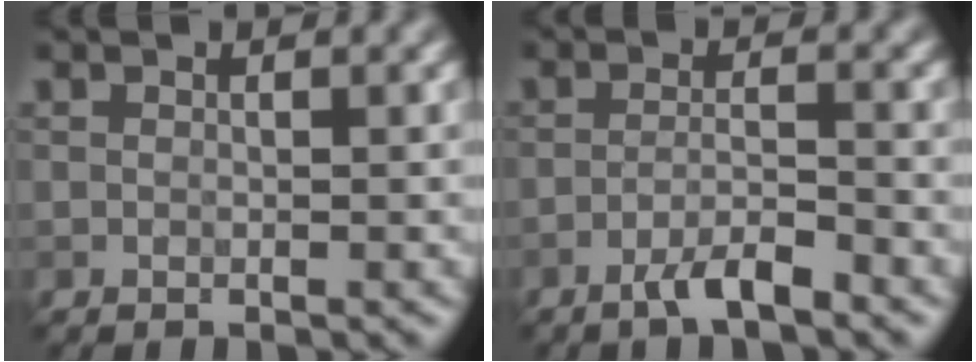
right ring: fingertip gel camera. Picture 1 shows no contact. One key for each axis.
{"total": 3.0, "fx": -2.1, "fy": 0.4, "fz": 2.1, "tx": -0.037, "ty": 0.006, "tz": -0.045}